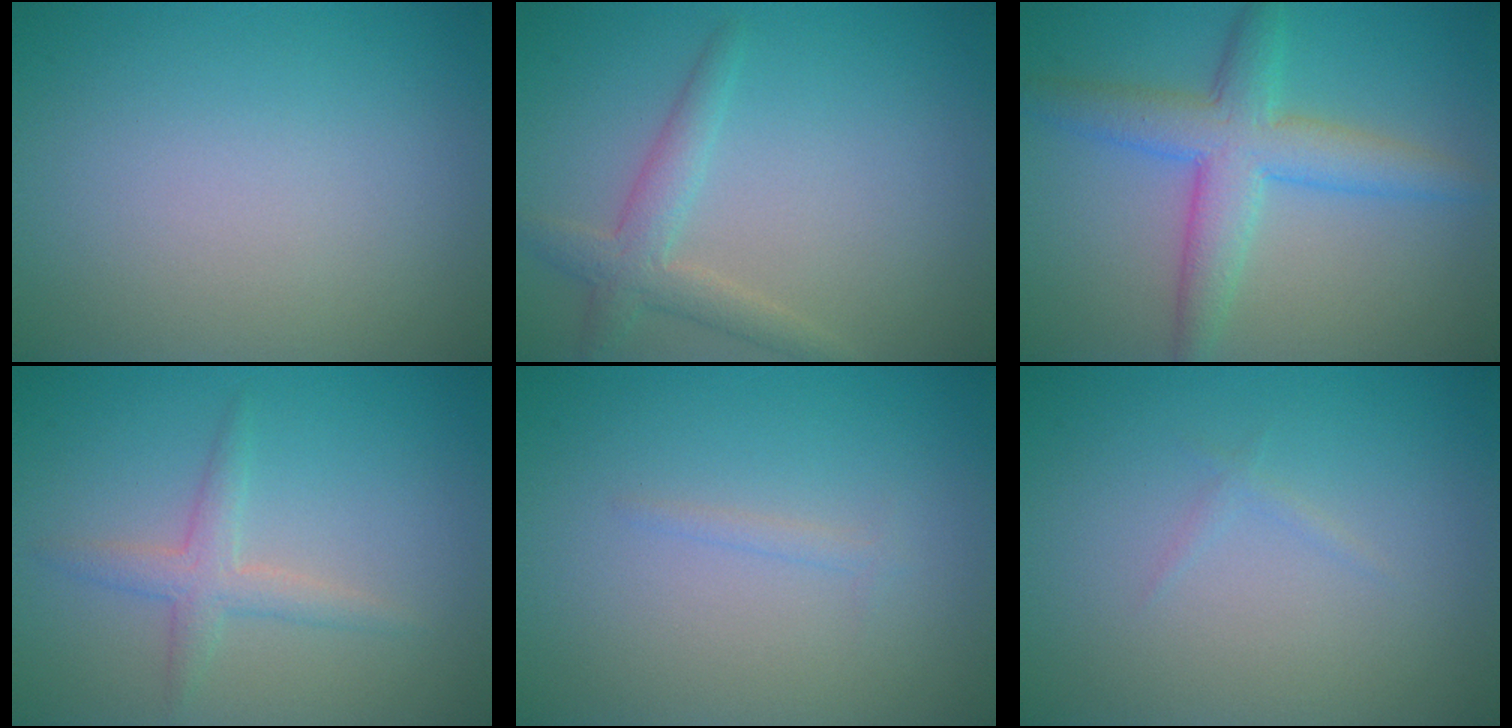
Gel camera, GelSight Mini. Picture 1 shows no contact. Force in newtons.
{"total": 2.8, "press": 2.8, "slide": 0.2}
{"total": 5.4, "press": 5.4, "slide": 0.2}
{"total": 2.3, "press": 2.3, "slide": 0.1}
{"total": 0.7, "press": 0.7, "slide": 0.1}
{"total": 0.5, "press": 0.5, "slide": 0.1}